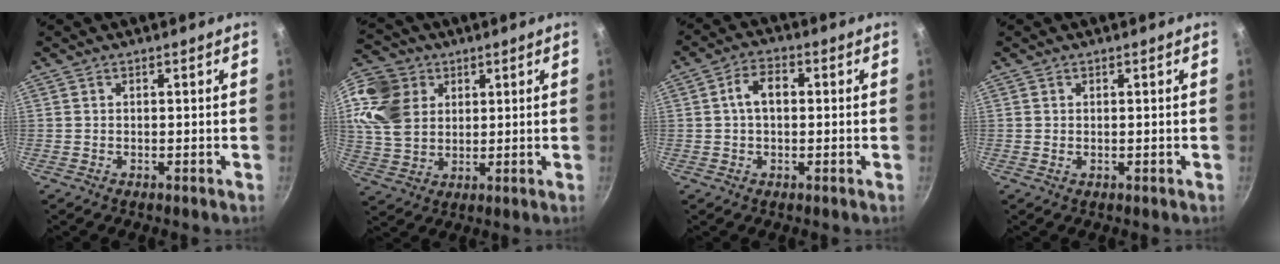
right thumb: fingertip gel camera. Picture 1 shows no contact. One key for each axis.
{"total": 14.6, "fx": 5.5, "fy": 11.5, "fz": 7.1, "tx": -0.128, "ty": -0.010, "tz": 0.108}
{"total": 5.6, "fx": 0.6, "fy": 3.6, "fz": 4.3, "tx": -0.063, "ty": 0.017, "tz": 0.003}
{"total": 0.0}